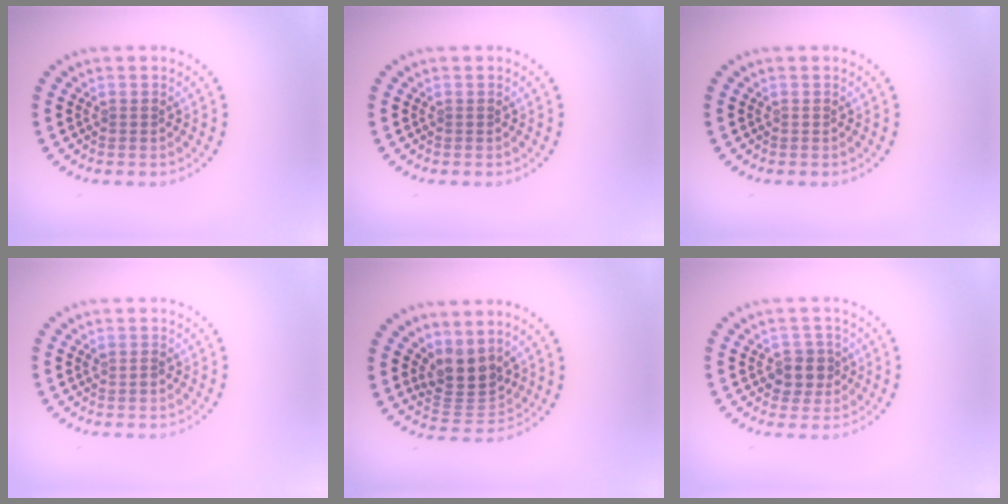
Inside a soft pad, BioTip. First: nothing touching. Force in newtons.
{"total": 0.0}
{"total": 0.0}
{"total": 0.6, "press": 0.6, "slide": 0.1}
{"total": 4.0, "press": 3.4, "slide": 2.0}
{"total": 2.4, "press": 2.3, "slide": 0.9}